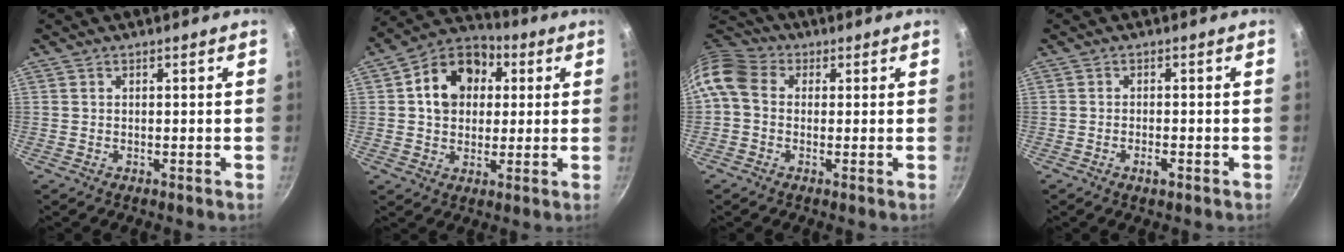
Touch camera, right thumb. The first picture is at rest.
{"total": 13.7, "force": [2.9, 10.8, 7.8], "torque": [-0.101, 0.021, 0.032]}
{"total": 9.2, "force": [0.7, 7.4, 5.5], "torque": [-0.104, 0.023, -0.006]}
{"total": 2.1, "force": [-1.0, 0.7, 1.6], "torque": [-0.031, 0.006, -0.019]}